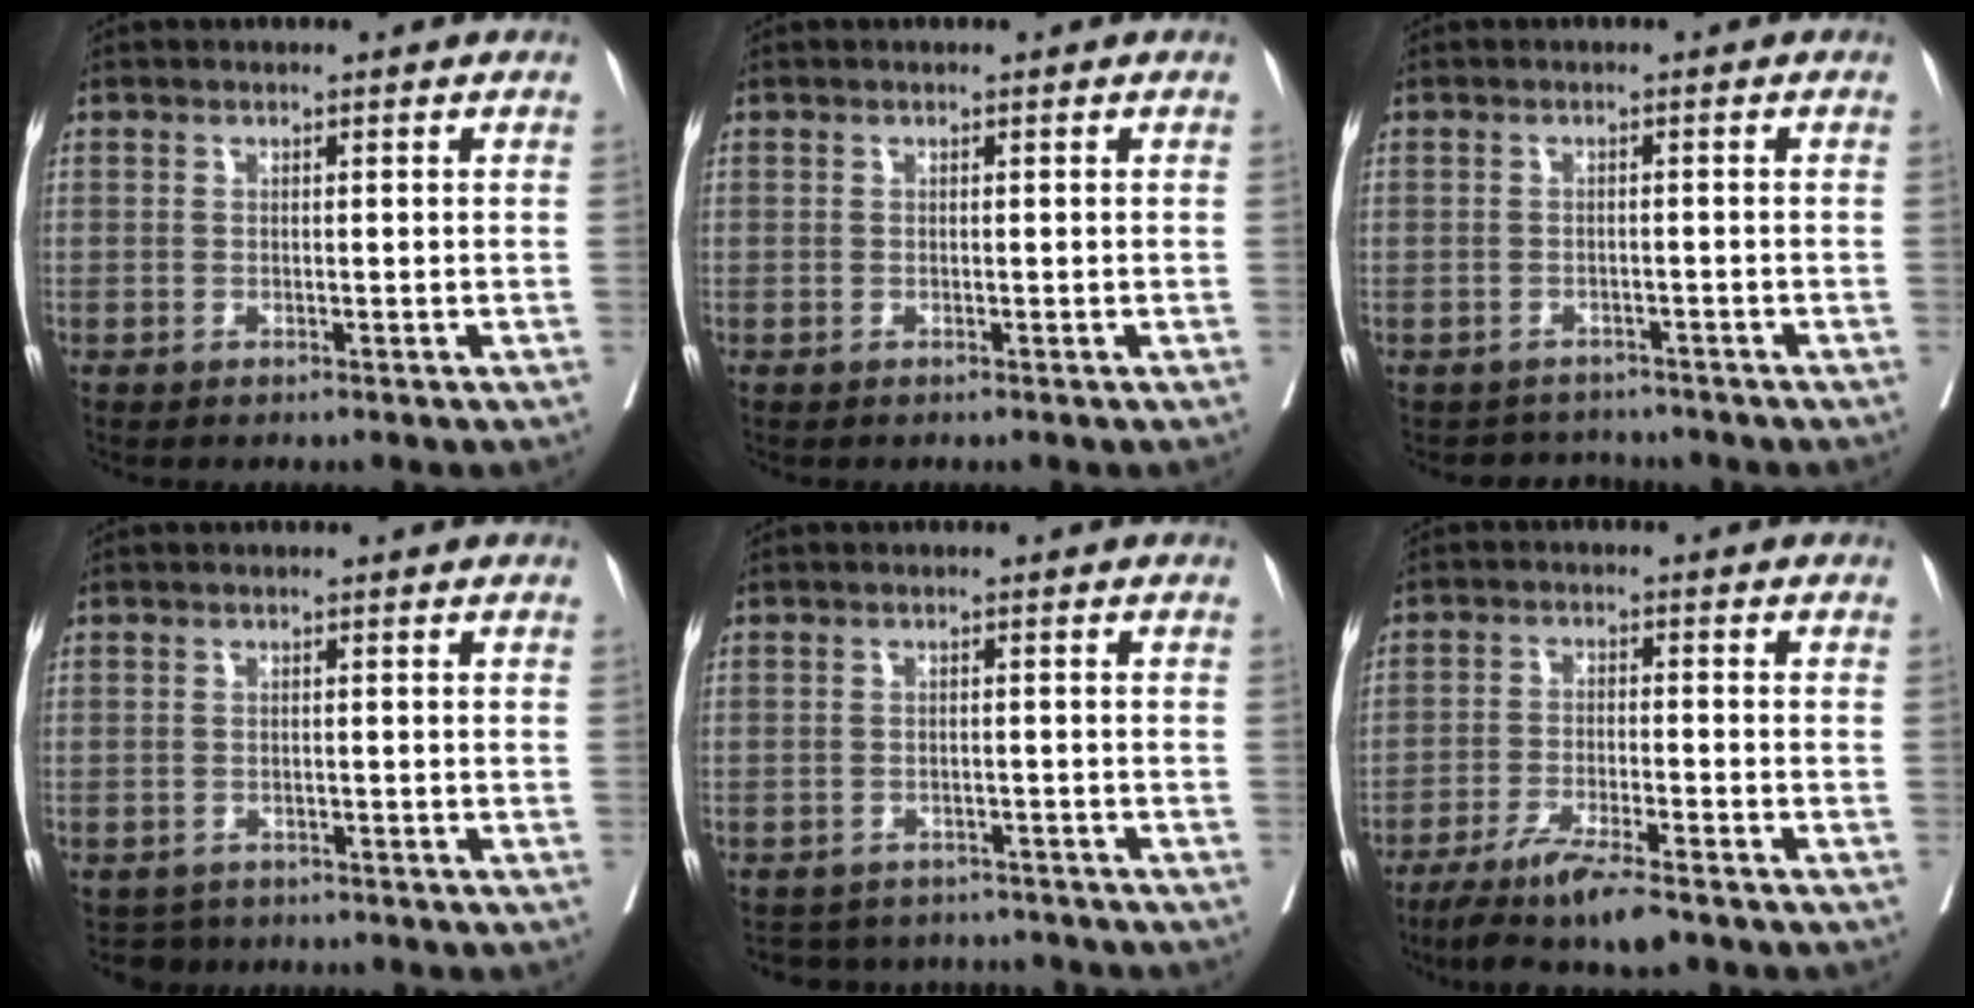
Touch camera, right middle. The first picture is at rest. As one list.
[{"total": 0.0}, {"total": 3.6, "force": [-3.3, 1.2, -0.6], "torque": [0.008, 0.007, -0.049]}, {"total": 2.5, "force": [-2.1, 1.4, -0.4], "torque": [0.004, 0.001, -0.034]}, {"total": 7.6, "force": [-7.1, 2.6, 0.3], "torque": [-0.001, 0.016, -0.085]}, {"total": 9.9, "force": [-7.5, 0.8, 6.3], "torque": [-0.107, -0.025, -0.127]}]